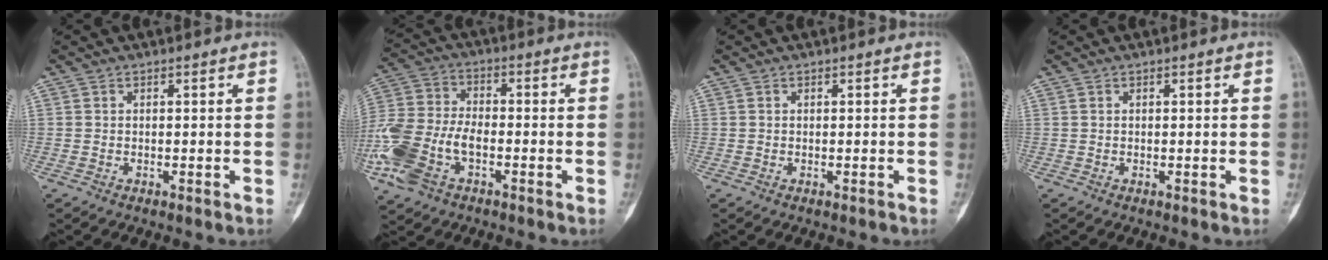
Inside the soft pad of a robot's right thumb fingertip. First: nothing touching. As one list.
[{"total": 15.3, "force": [-5.5, 9.3, 10.9], "torque": [-0.248, 0.022, -0.108]}, {"total": 0.0}, {"total": 0.0}]